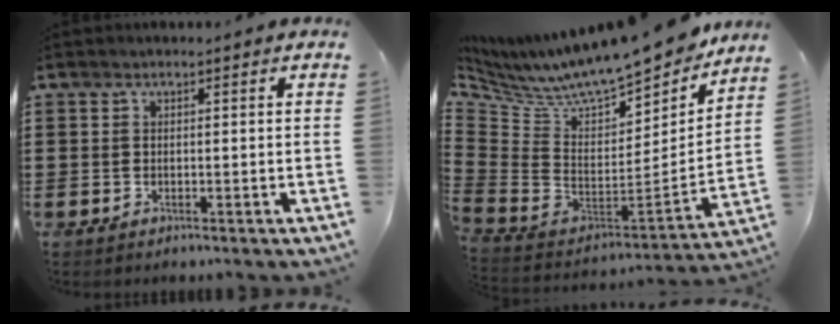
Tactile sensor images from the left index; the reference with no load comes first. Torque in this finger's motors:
{"motor_torque": [2.14, 0.00, 1.05, 0.21]}